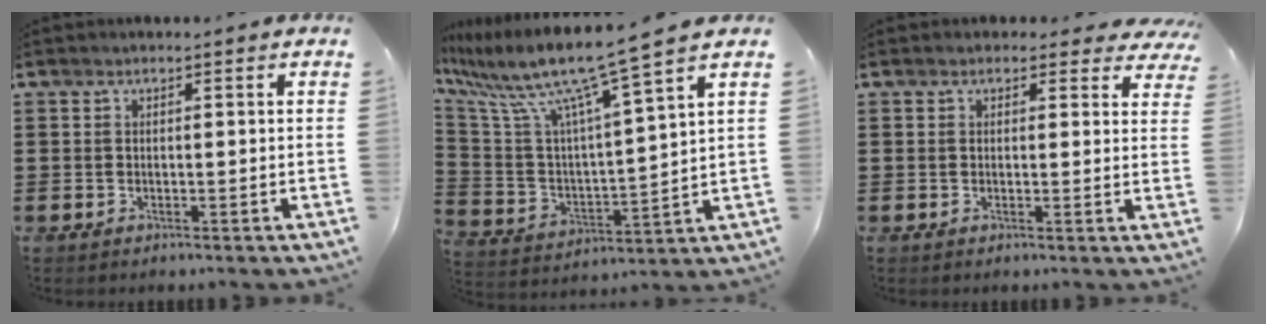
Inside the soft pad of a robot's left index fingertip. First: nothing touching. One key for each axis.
{"total": 10.2, "fx": 8.2, "fy": -0.5, "fz": 6.1, "tx": -0.155, "ty": -0.060, "tz": 0.128}
{"total": 1.8, "fx": 1.4, "fy": 1.0, "fz": 0.7, "tx": -0.003, "ty": 0.001, "tz": 0.021}